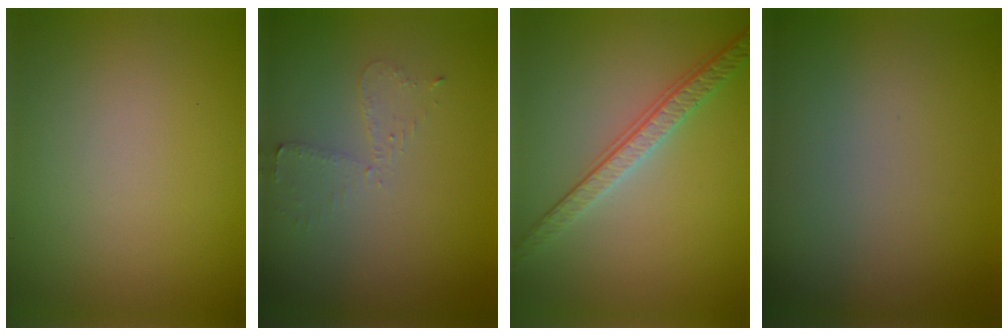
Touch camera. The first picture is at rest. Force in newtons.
{"total": 1.9, "press": 1.9, "slide": 0.4}
{"total": 3.6, "press": 3.2, "slide": 1.7}
{"total": 0.0}